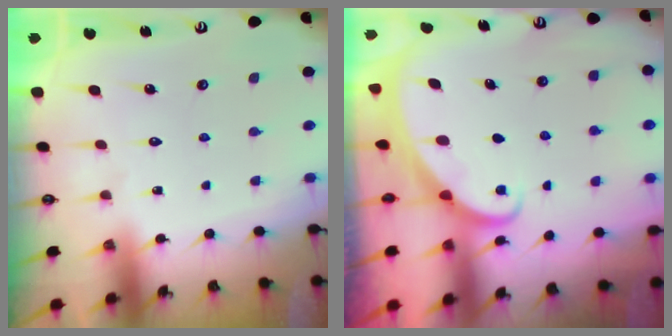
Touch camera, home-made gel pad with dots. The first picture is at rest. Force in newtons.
{"total": 1.8, "press": 1.8, "slide": 0.1}